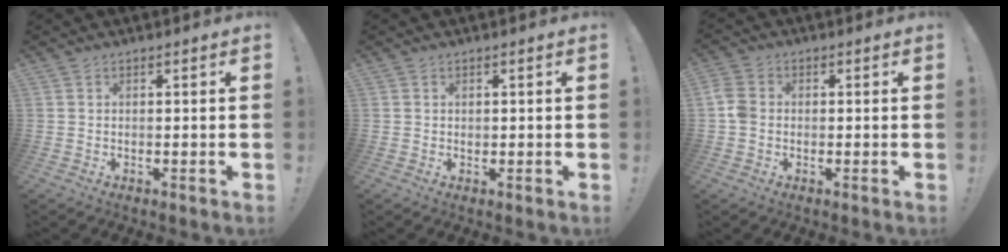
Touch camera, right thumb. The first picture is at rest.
{"total": 0.5, "force": [0.1, 0.5, 0.0], "torque": [-0.005, 0.004, 0.003]}
{"total": 5.3, "force": [-0.3, 4.3, 3.1], "torque": [-0.063, 0.008, -0.003]}